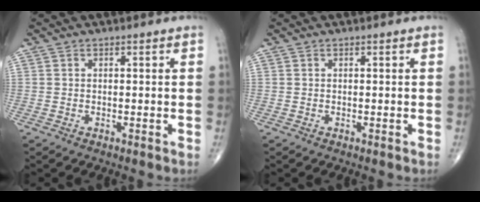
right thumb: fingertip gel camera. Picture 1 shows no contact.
{"total": 0.0}